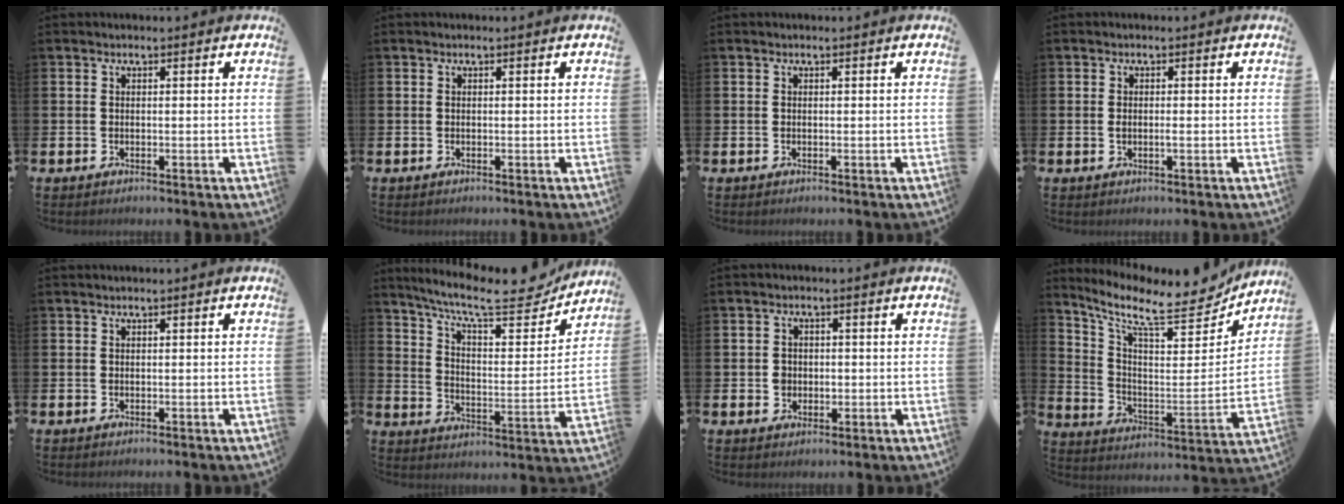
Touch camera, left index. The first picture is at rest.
{"total": 0.0}
{"total": 0.0}
{"total": 0.9, "force": [-0.1, 0.3, 0.8], "torque": [-0.008, -0.003, -0.005]}
{"total": 0.0}
{"total": 10.9, "force": [9.5, 2.3, 4.8], "torque": [-0.110, -0.063, 0.160]}
{"total": 2.0, "force": [0.0, 1.9, 0.5], "torque": [-0.006, 0.005, -0.006]}
{"total": 10.7, "force": [8.9, 2.9, 5.1], "torque": [-0.121, -0.070, 0.144]}